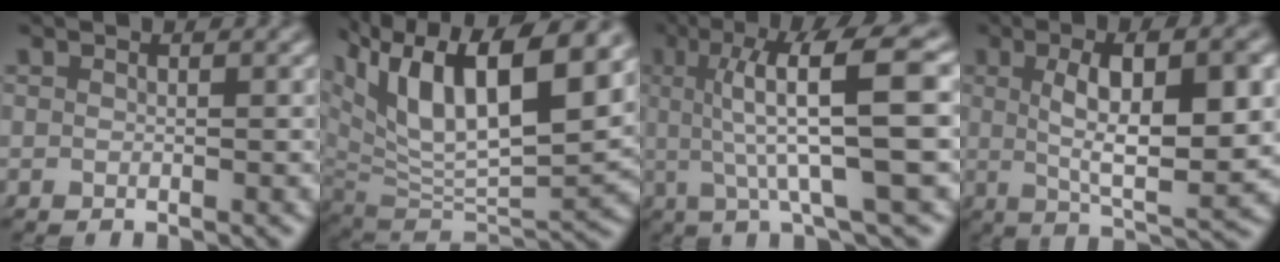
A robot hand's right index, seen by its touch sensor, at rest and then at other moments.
{"total": 13.1, "force": [3.7, 7.7, 9.9], "torque": [-0.194, -0.012, 0.061]}
{"total": 9.6, "force": [1.6, 1.8, 9.3], "torque": [-0.139, 0.016, 0.023]}
{"total": 7.2, "force": [1.1, 1.8, 6.8], "torque": [-0.111, -0.006, 0.021]}